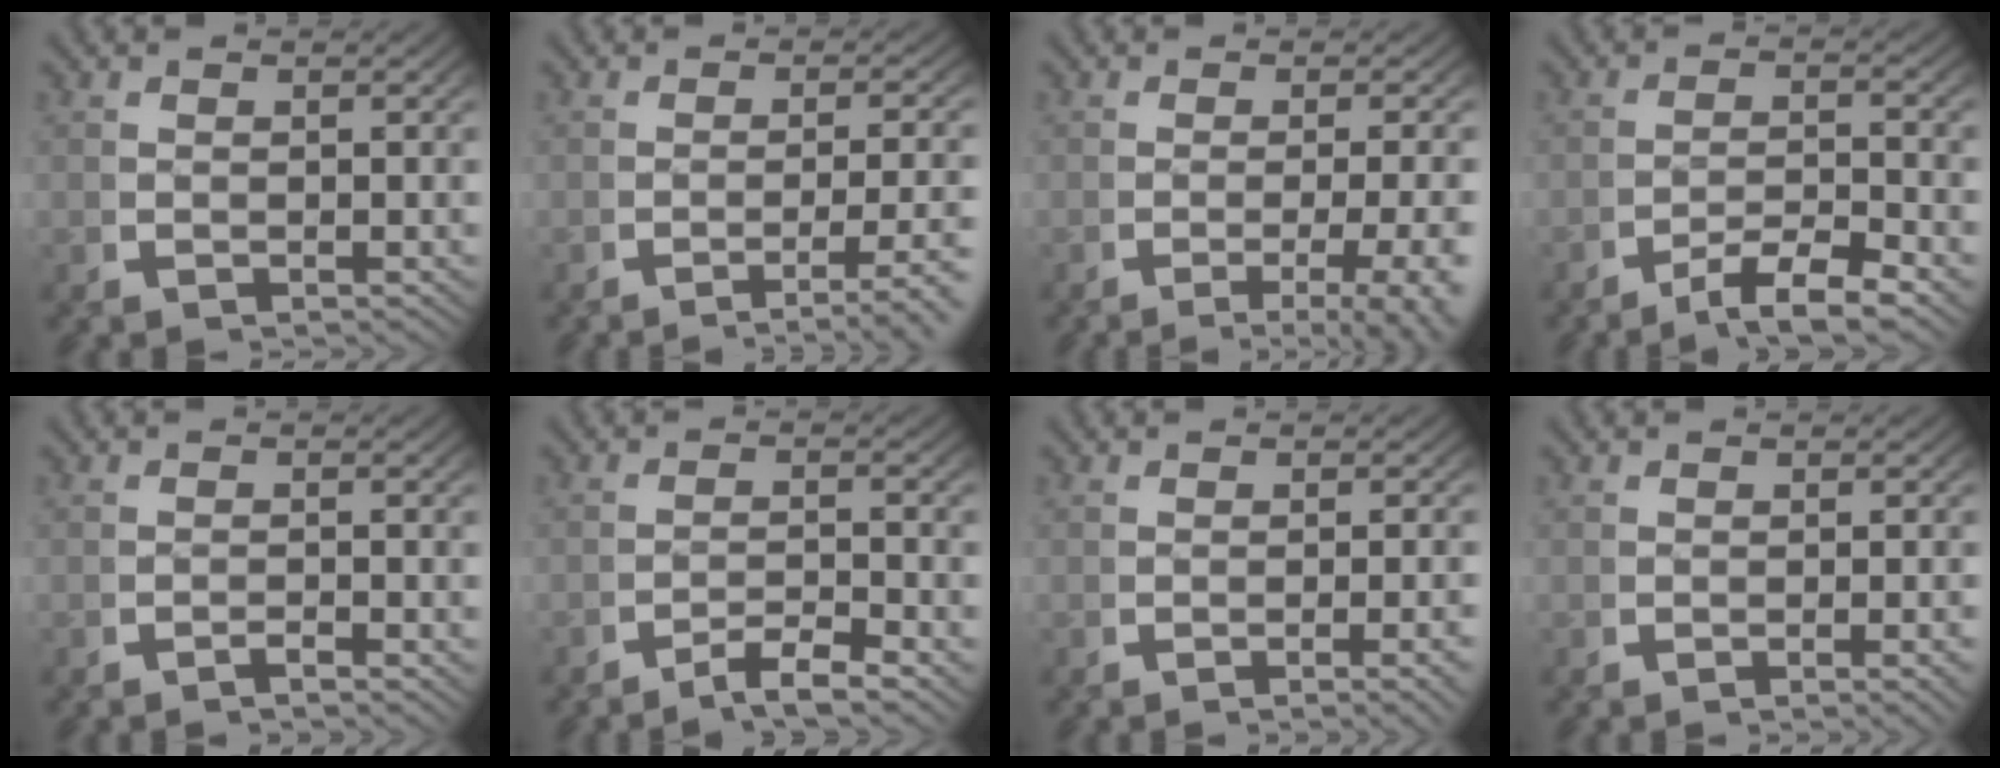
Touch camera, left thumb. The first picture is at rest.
{"total": 4.9, "force": [-3.3, 1.1, 3.5], "torque": [-0.056, -0.005, -0.048]}
{"total": 6.2, "force": [-3.6, 2.1, 4.5], "torque": [-0.073, -0.019, -0.045]}
{"total": 4.2, "force": [-2.5, 1.6, 3.0], "torque": [-0.044, -0.006, -0.042]}
{"total": 1.0, "force": [-0.9, -0.1, 0.4], "torque": [-0.005, 0.003, -0.022]}
{"total": 2.7, "force": [-2.0, 0.6, 1.7], "torque": [-0.026, -0.004, -0.037]}
{"total": 2.2, "force": [-0.9, 0.1, 2.0], "torque": [-0.030, 0.006, -0.017]}
{"total": 1.3, "force": [-0.4, 0.0, 1.2], "torque": [-0.021, 0.006, -0.009]}